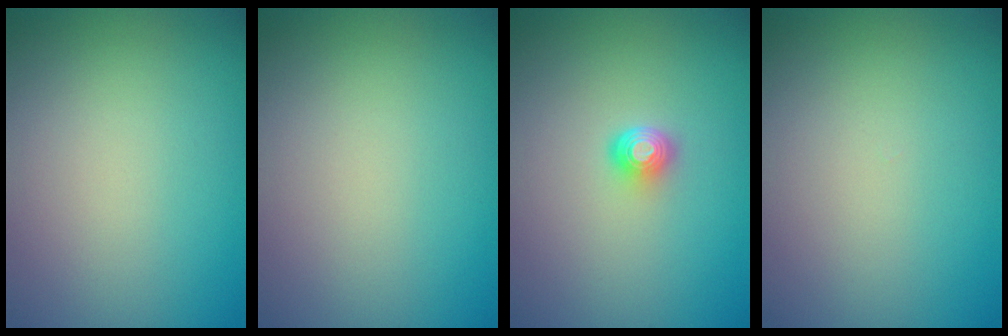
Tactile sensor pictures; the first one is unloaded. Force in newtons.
{"total": 0.0}
{"total": 1.7, "press": 1.3, "slide": 1.1}
{"total": 0.0}